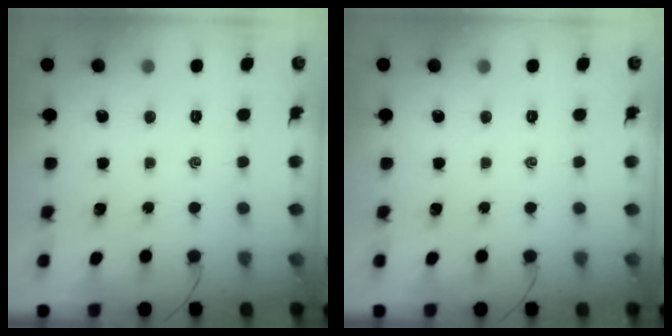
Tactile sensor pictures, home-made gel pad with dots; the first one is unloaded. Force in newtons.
{"total": 0.0}